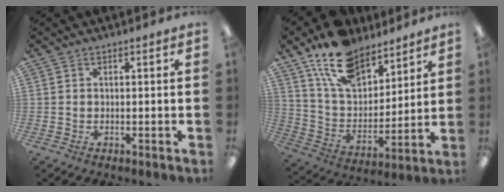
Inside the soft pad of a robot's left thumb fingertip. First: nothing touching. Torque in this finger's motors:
{"motor_torque": [0.77, 0.09, 1.46, -1.31, 0.39]}